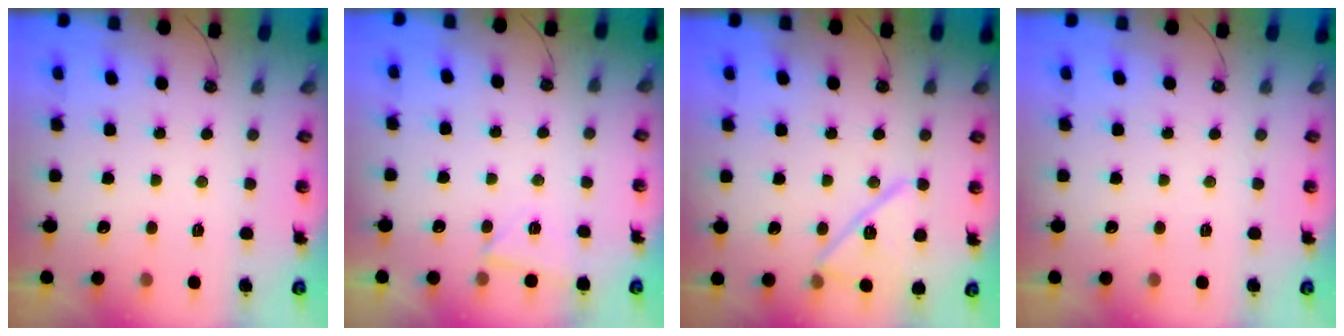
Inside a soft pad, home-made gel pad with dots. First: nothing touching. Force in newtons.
{"total": 2.7, "press": 2.7, "slide": 0.3}
{"total": 13.5, "press": 13.4, "slide": 1.3}
{"total": 0.0}